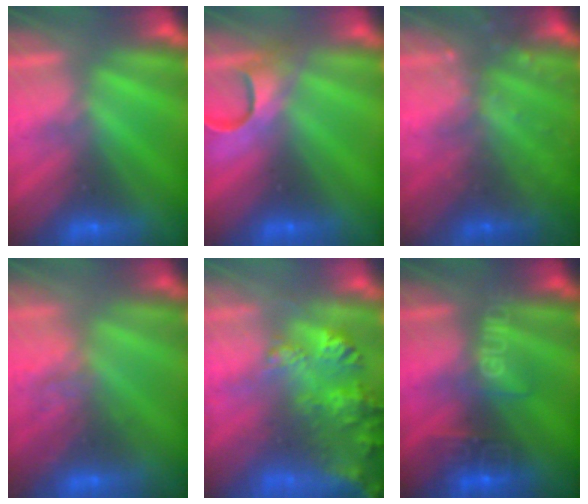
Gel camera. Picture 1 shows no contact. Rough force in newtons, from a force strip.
{"total": 4.6}
{"total": 8.3}
{"total": 2.9}
{"total": 9.0}
{"total": 2.7}